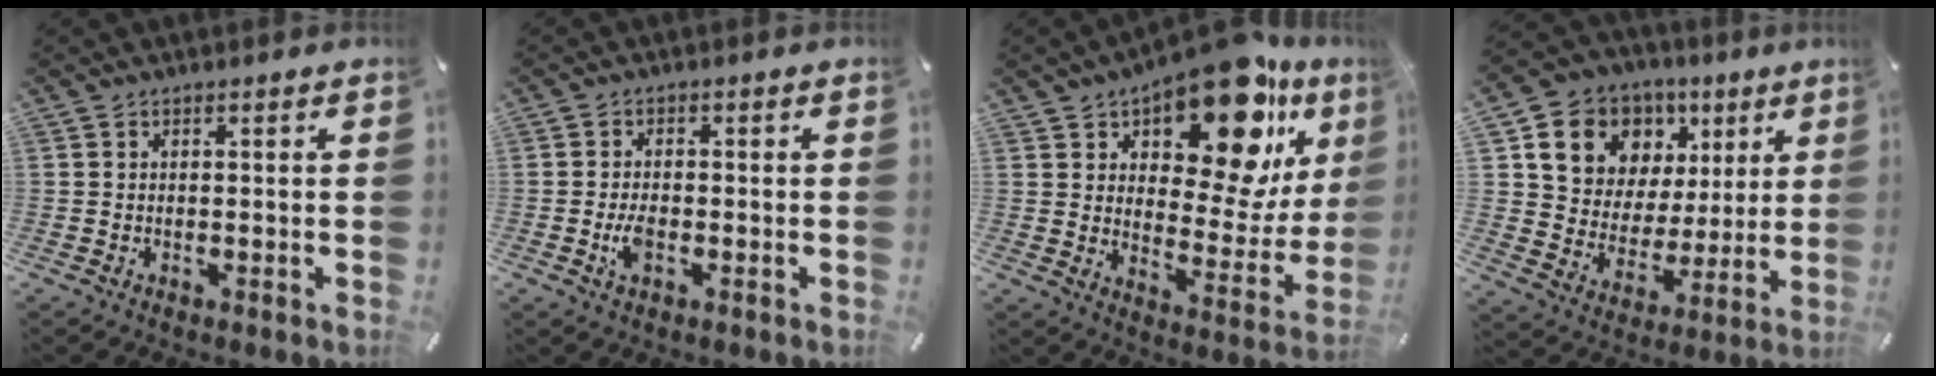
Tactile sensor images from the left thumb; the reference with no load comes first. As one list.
[{"total": 3.6, "force": [-1.1, 2.0, 2.9], "torque": [-0.070, -0.002, -0.024]}, {"total": 21.2, "force": [14.8, 8.9, 12.3], "torque": [-0.171, -0.112, 0.243]}, {"total": 13.4, "force": [6.5, 11.2, 3.6], "torque": [-0.068, -0.039, 0.128]}]